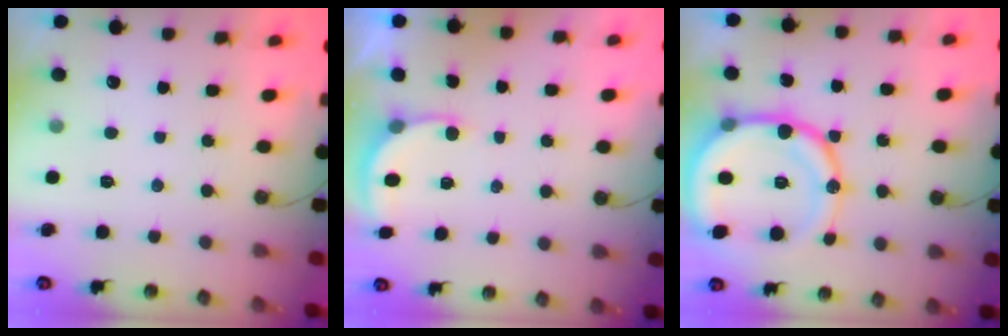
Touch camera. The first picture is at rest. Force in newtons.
{"total": 3.0, "press": 3.0, "slide": 0.3}
{"total": 20.6, "press": 20.2, "slide": 3.9}